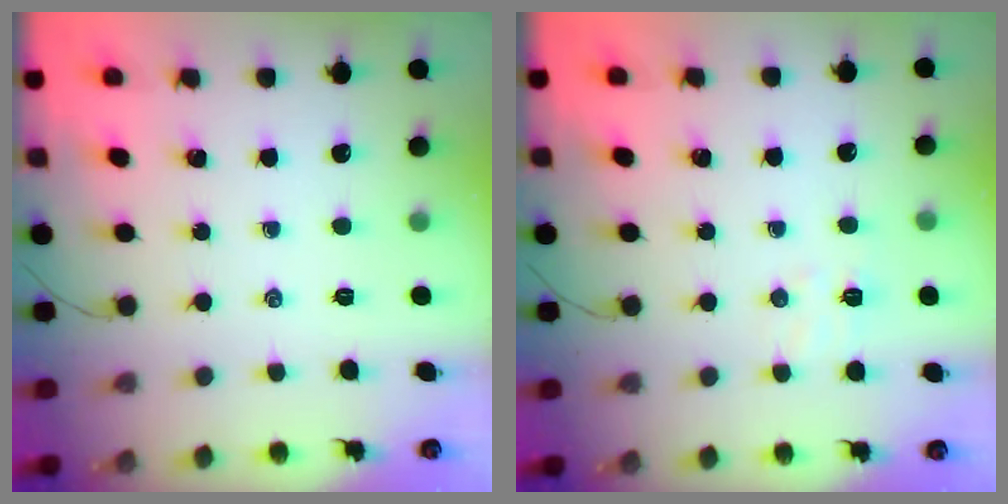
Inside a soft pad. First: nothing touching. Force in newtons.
{"total": 4.7, "press": 4.5, "slide": 1.1}